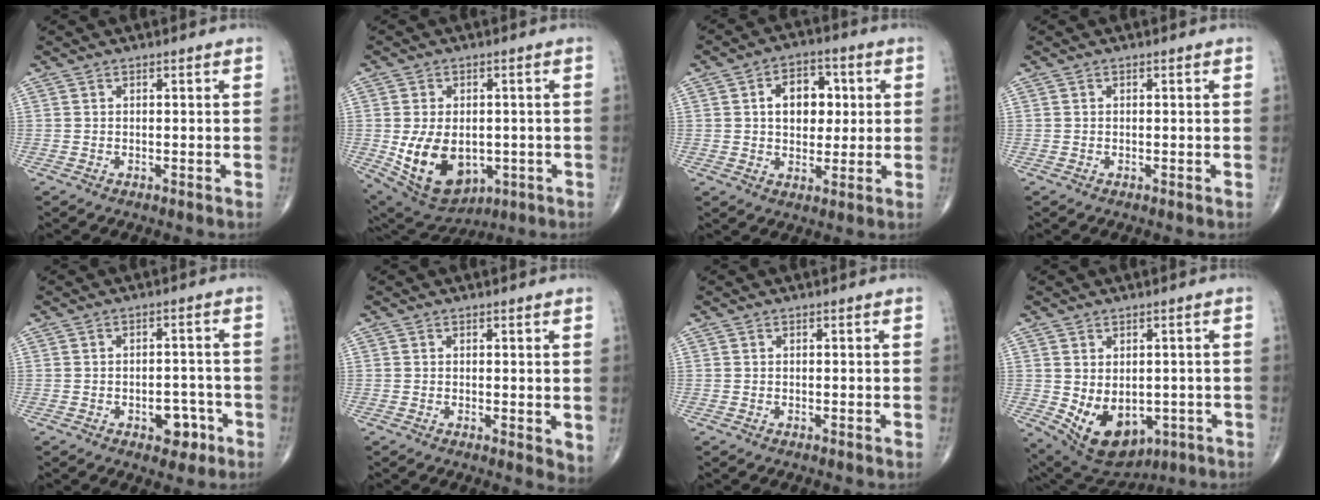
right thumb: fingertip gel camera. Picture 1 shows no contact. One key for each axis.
{"total": 14.3, "fx": -2.5, "fy": 9.6, "fz": 10.3, "tx": -0.158, "ty": -0.003, "tz": -0.014}
{"total": 9.7, "fx": 1.7, "fy": 6.7, "fz": 6.8, "tx": -0.060, "ty": 0.007, "tz": 0.024}
{"total": 0.0}
{"total": 5.5, "fx": -2.5, "fy": 3.4, "fz": 3.6, "tx": -0.023, "ty": 0.019, "tz": -0.029}
{"total": 3.2, "fx": 0.3, "fy": 1.4, "fz": 2.9, "tx": -0.040, "ty": -0.012, "tz": 0.004}
{"total": 0.0}
{"total": 11.8, "fx": -2.3, "fy": 8.0, "fz": 8.4, "tx": -0.114, "ty": -0.007, "tz": -0.007}